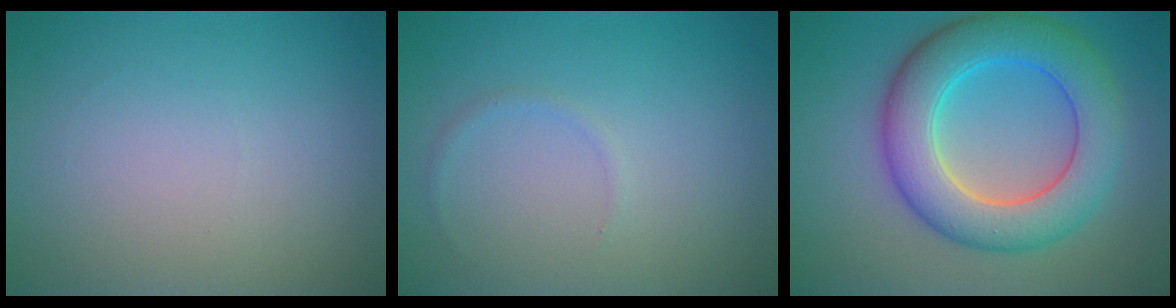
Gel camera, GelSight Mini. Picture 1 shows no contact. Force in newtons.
{"total": 0.6, "press": 0.6, "slide": 0.0}
{"total": 8.7, "press": 8.7, "slide": 0.2}